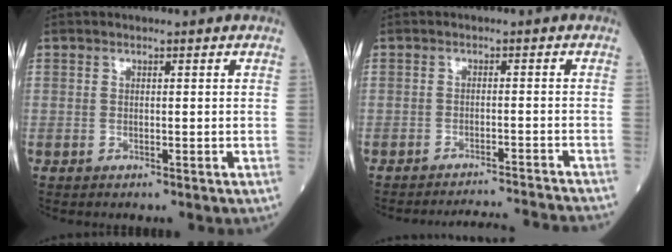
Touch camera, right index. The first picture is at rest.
{"total": 9.9, "force": [-9.7, -1.9, 1.1], "torque": [-0.004, -0.014, -0.126]}